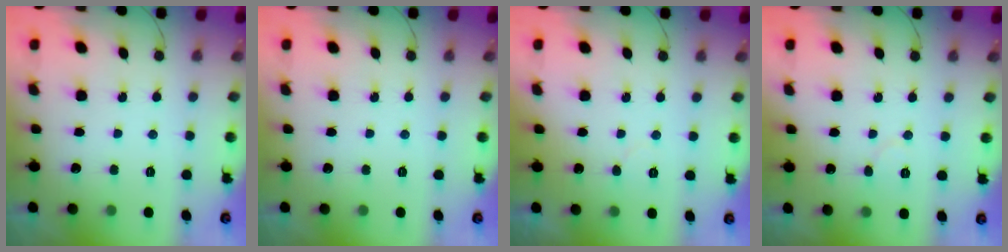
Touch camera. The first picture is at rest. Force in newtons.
{"total": 0.0}
{"total": 3.1, "press": 3.1, "slide": 0.2}
{"total": 4.3, "press": 4.3, "slide": 0.5}